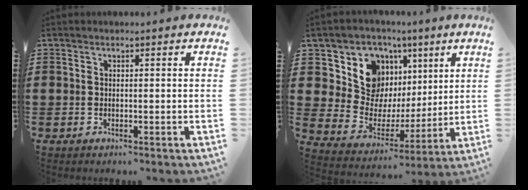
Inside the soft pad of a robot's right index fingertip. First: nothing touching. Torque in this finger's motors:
{"motor_torque": [1.29, 0.83, 0.55, 0.13]}